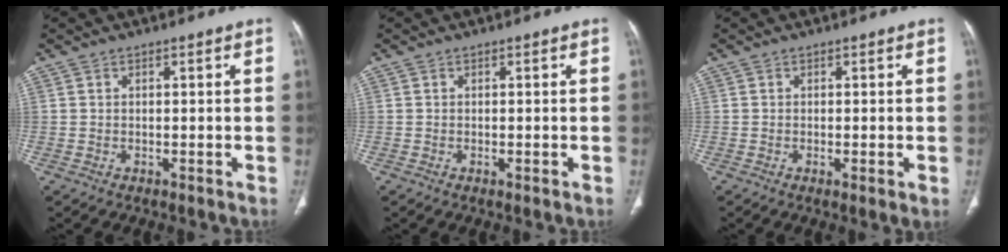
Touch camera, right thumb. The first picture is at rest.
{"total": 0.6, "force": [-0.2, 0.2, 0.5], "torque": [-0.012, -0.003, -0.003]}
{"total": 2.0, "force": [-0.4, 0.4, 1.9], "torque": [-0.041, -0.008, -0.008]}